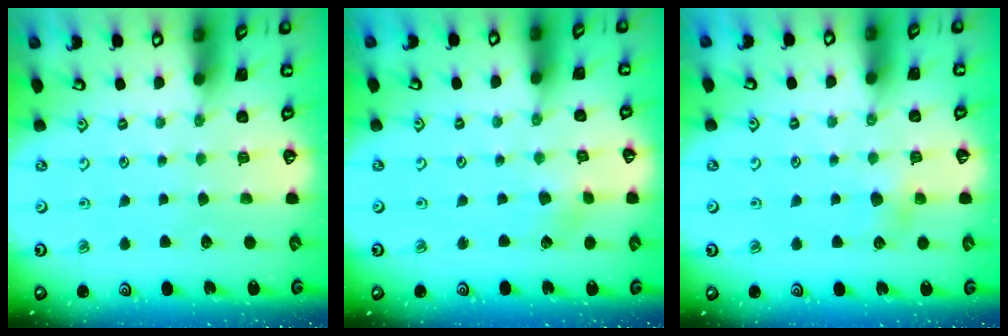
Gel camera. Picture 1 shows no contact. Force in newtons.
{"total": 2.5, "press": 2.5, "slide": 0.5}
{"total": 4.8, "press": 4.8, "slide": 0.3}